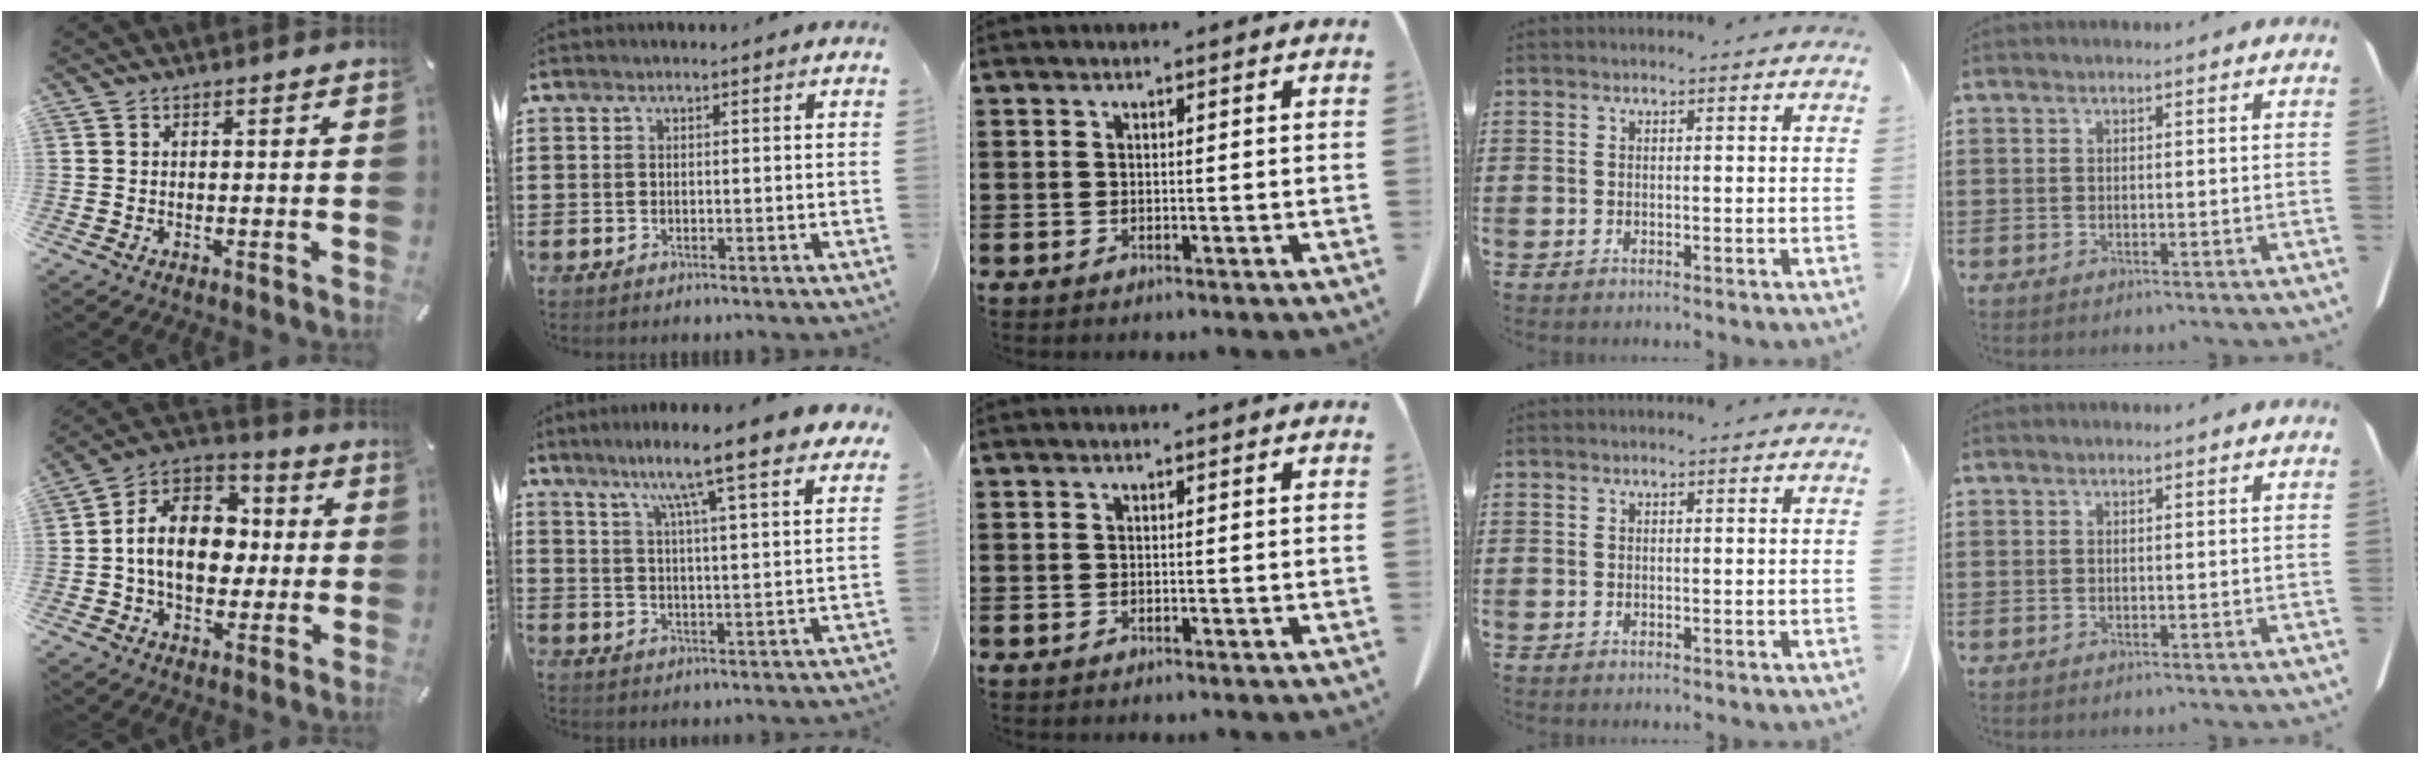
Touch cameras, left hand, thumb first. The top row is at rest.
{"thumb": {"total": 13.9, "force": [-1.1, 10.7, 8.8], "torque": [-0.171, 0.011, -0.022]}, "index": {"total": 9.2, "force": [7.4, -0.4, 5.3], "torque": [-0.113, -0.040, 0.117]}}